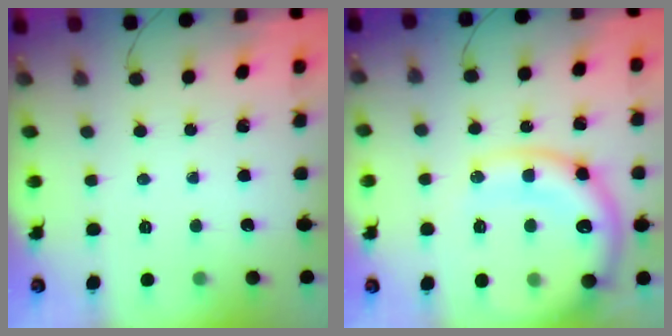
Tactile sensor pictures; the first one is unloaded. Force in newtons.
{"total": 18.9, "press": 18.5, "slide": 3.6}